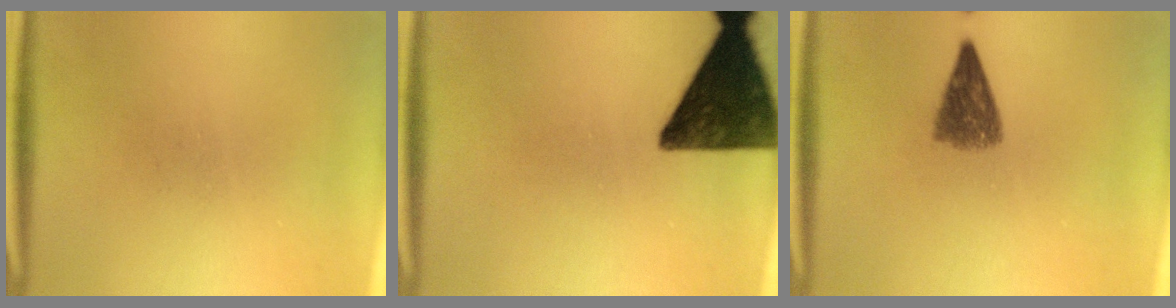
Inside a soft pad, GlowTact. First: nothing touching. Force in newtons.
{"total": 14.1}
{"total": 4.8}